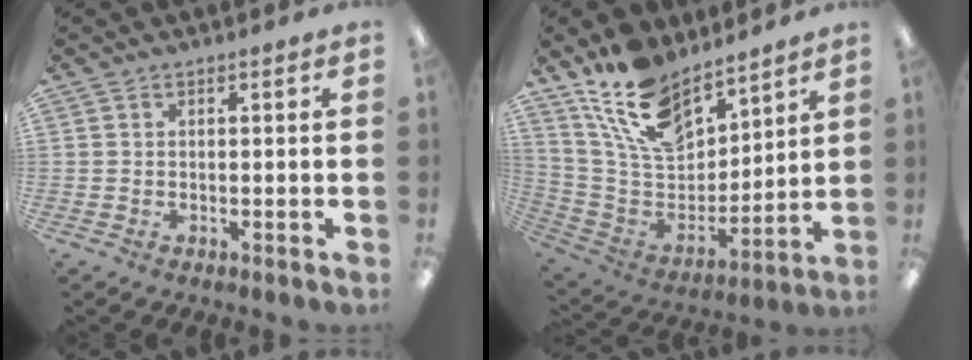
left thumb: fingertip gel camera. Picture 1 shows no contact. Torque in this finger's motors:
{"motor_torque": [0.58, 0.23, 1.51, -1.26, 0.43]}